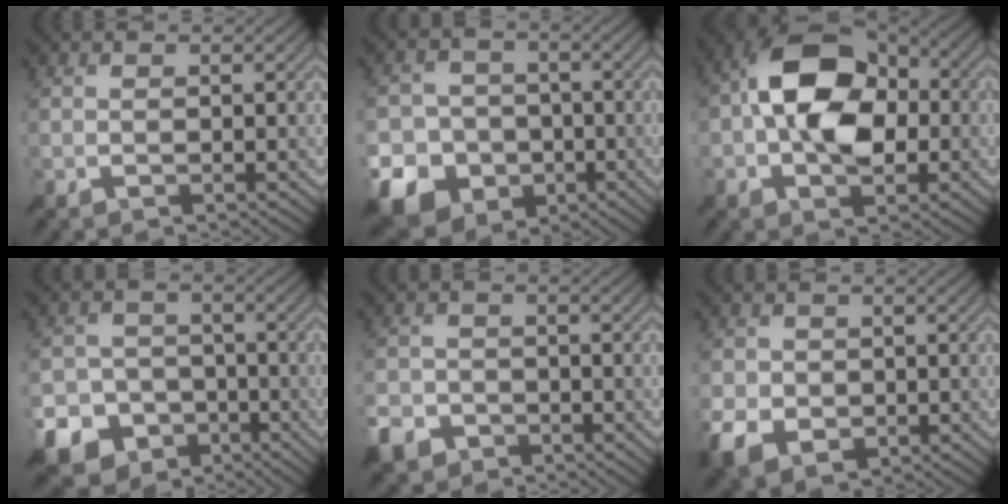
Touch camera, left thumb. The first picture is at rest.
{"total": 13.9, "force": [-6.2, 11.6, 4.5], "torque": [-0.137, -0.056, -0.125]}
{"total": 13.9, "force": [-0.6, 8.2, 11.2], "torque": [-0.207, 0.022, -0.028]}
{"total": 12.1, "force": [-6.9, 9.5, 2.9], "torque": [-0.091, -0.044, -0.130]}
{"total": 4.6, "force": [-3.2, 2.9, 1.6], "torque": [-0.043, -0.006, -0.069]}
{"total": 6.2, "force": [-2.1, 4.8, 3.3], "torque": [-0.087, -0.023, -0.042]}